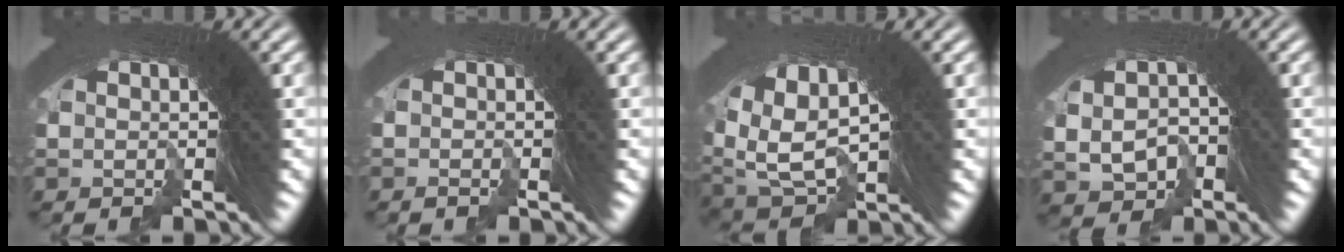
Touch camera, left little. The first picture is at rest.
{"total": 1.0, "force": [-0.6, -0.3, -0.8], "torque": [0.014, -0.001, -0.010]}
{"total": 10.8, "force": [-1.4, 8.9, 6.1], "torque": [-0.158, -0.047, -0.012]}
{"total": 4.5, "force": [-2.6, 3.6, 0.1], "torque": [-0.015, -0.020, -0.035]}